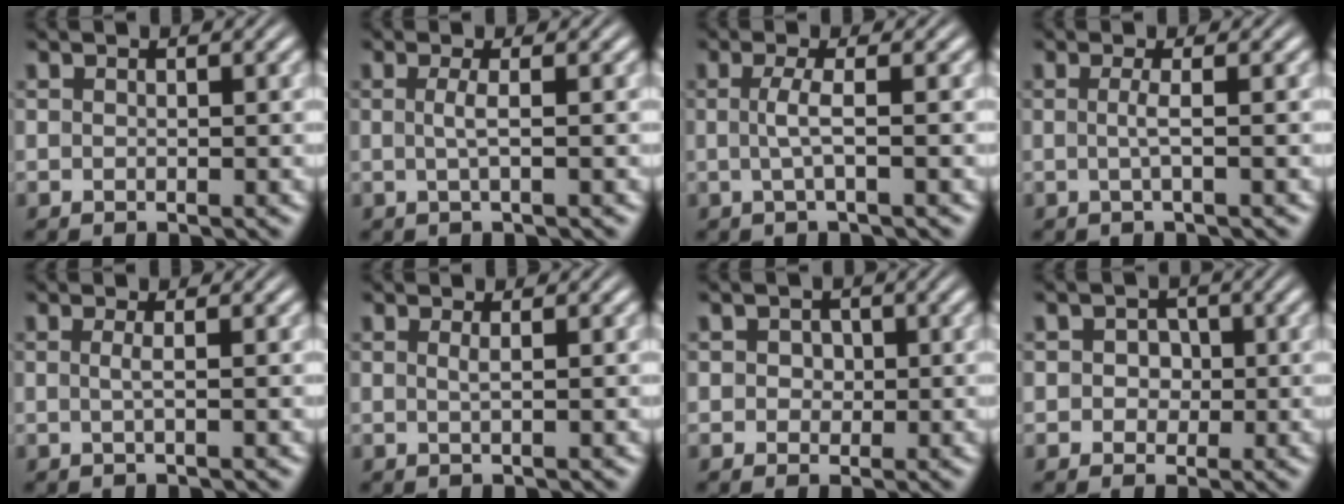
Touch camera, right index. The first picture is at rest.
{"total": 1.5, "force": [-0.2, -0.3, 1.4], "torque": [-0.033, -0.006, 0.001]}
{"total": 2.0, "force": [-0.3, -0.3, 2.0], "torque": [-0.042, -0.002, -0.002]}
{"total": 1.4, "force": [-0.4, -0.5, 1.3], "torque": [-0.030, -0.005, -0.004]}
{"total": 1.1, "force": [-0.1, -0.3, 1.1], "torque": [-0.027, -0.005, 0.001]}
{"total": 0.9, "force": [0.2, -0.4, 0.7], "torque": [-0.016, -0.007, 0.007]}
{"total": 1.7, "force": [0.0, 1.6, 0.4], "torque": [-0.007, -0.005, 0.001]}
{"total": 2.1, "force": [-0.4, 2.0, 0.5], "torque": [-0.004, -0.006, -0.008]}